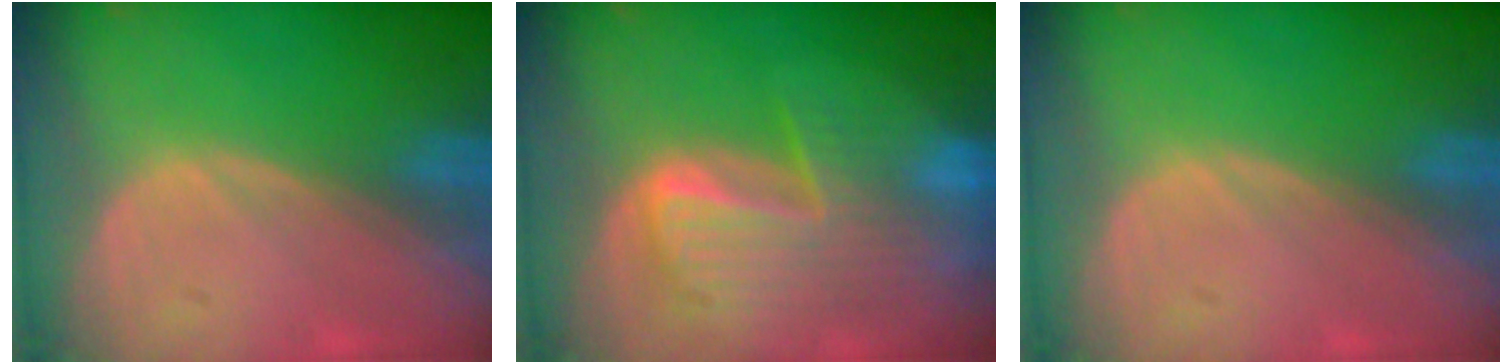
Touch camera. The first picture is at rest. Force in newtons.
{"total": 9.8, "press": 8.4, "slide": 5.0}
{"total": 0.0}